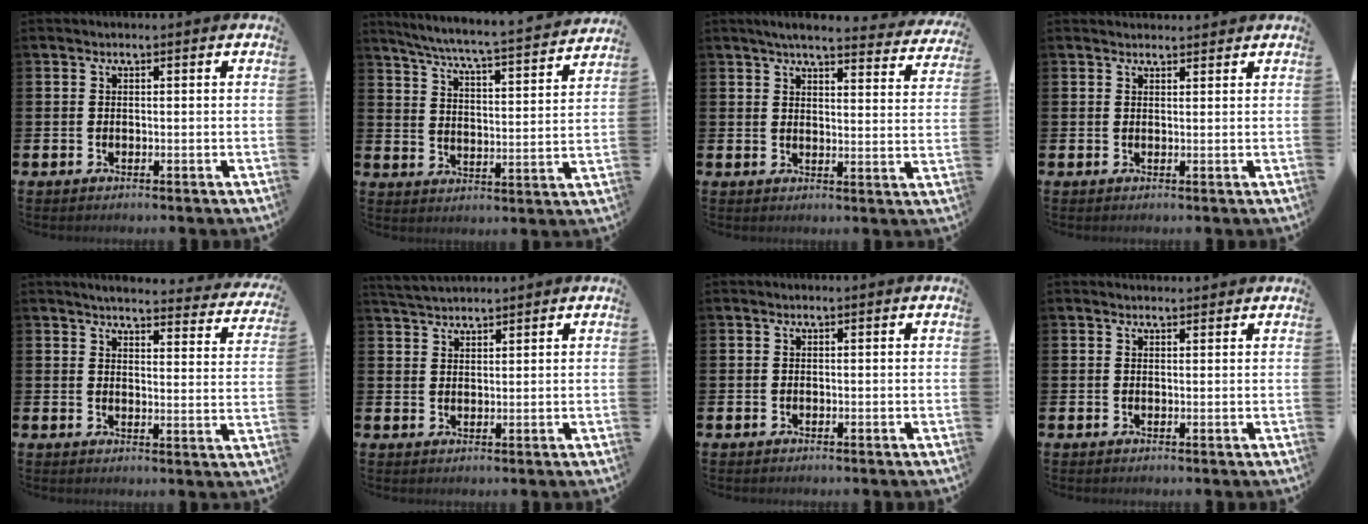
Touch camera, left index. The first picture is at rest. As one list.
[{"total": 6.1, "force": [5.7, -0.3, 2.2], "torque": [-0.066, -0.050, 0.091]}, {"total": 4.7, "force": [4.3, 0.4, 1.7], "torque": [-0.034, -0.028, 0.071]}, {"total": 1.5, "force": [1.4, 0.4, -0.1], "torque": [0.012, -0.007, 0.023]}, {"total": 4.1, "force": [3.9, 0.4, 1.0], "torque": [-0.023, -0.035, 0.062]}, {"total": 3.3, "force": [3.2, 0.4, 0.3], "torque": [-0.009, -0.014, 0.059]}, {"total": 0.0}, {"total": 1.2, "force": [1.2, 0.3, 0.1], "torque": [0.008, -0.003, 0.019]}]